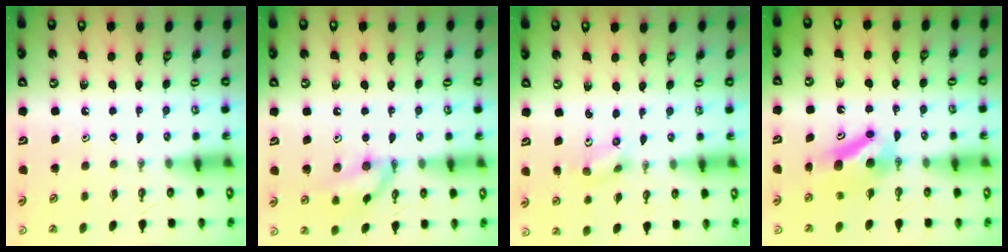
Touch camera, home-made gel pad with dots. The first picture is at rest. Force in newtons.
{"total": 11.7, "press": 11.6, "slide": 0.5}
{"total": 2.1, "press": 1.9, "slide": 0.9}
{"total": 6.8, "press": 6.6, "slide": 1.5}